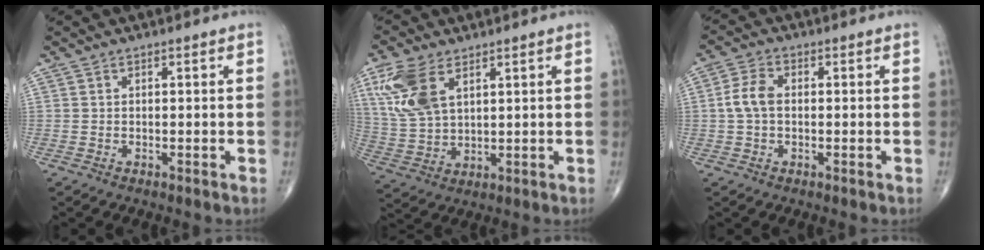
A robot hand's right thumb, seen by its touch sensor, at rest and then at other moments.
{"total": 11.1, "force": [5.1, 5.9, 7.9], "torque": [-0.176, -0.009, 0.111]}
{"total": 4.9, "force": [0.0, 3.1, 3.8], "torque": [-0.083, 0.015, -0.005]}